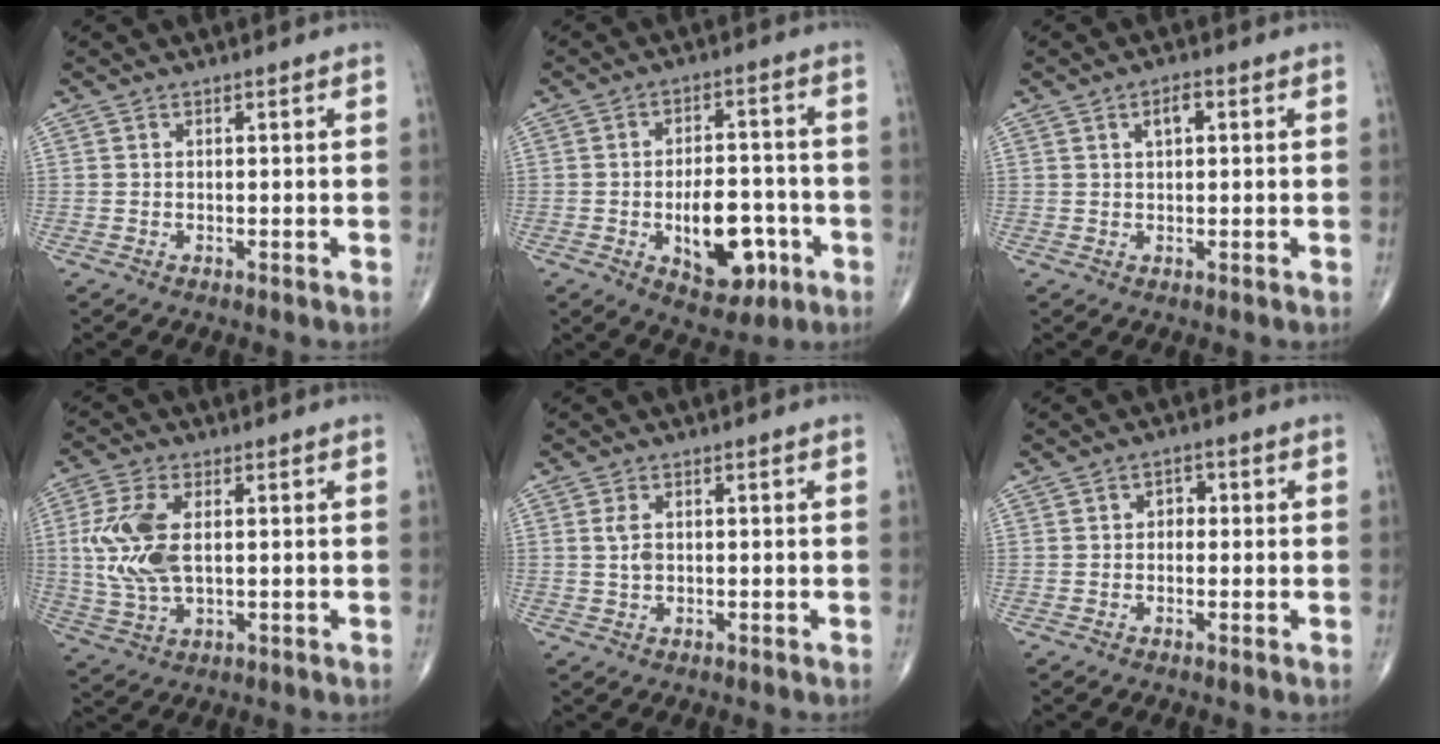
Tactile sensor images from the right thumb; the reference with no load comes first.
{"total": 12.4, "force": [-3.7, 6.9, 9.6], "torque": [-0.112, 0.023, -0.045]}
{"total": 2.8, "force": [1.0, 1.4, 2.3], "torque": [-0.035, 0.003, 0.015]}
{"total": 11.0, "force": [1.2, 5.8, 9.3], "torque": [-0.212, -0.003, 0.027]}
{"total": 2.3, "force": [0.3, 1.3, 1.8], "torque": [-0.037, 0.000, 0.005]}
{"total": 2.0, "force": [0.0, 1.6, 1.2], "torque": [-0.002, 0.006, -0.008]}